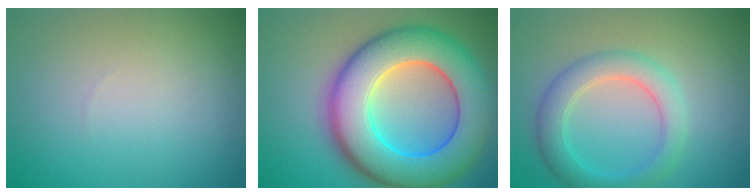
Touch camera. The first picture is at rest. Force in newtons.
{"total": 12.7, "press": 12.7, "slide": 0.2}
{"total": 2.9, "press": 2.9, "slide": 0.3}